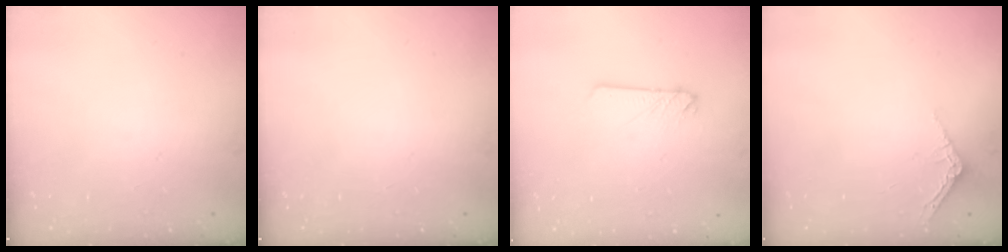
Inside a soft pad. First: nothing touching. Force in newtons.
{"total": 0.0}
{"total": 3.0, "press": 3.0, "slide": 0.2}
{"total": 2.5, "press": 2.5, "slide": 0.2}